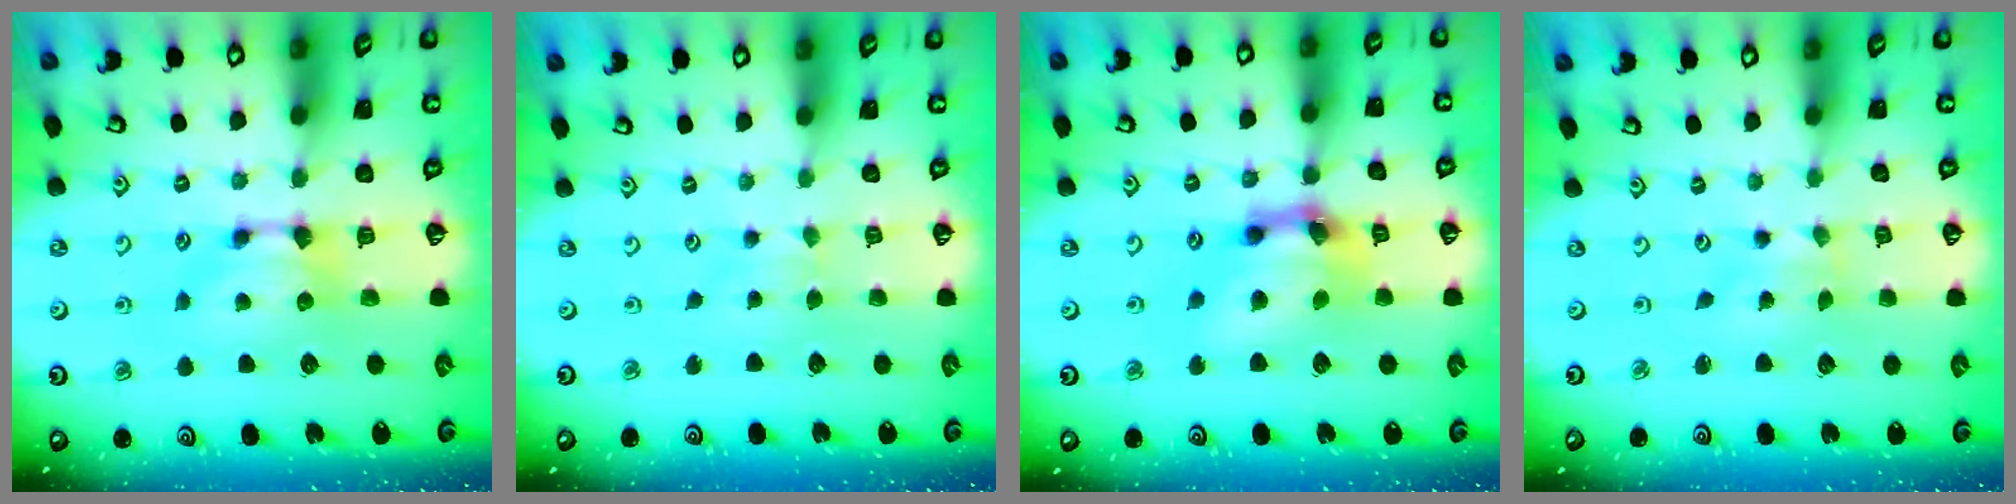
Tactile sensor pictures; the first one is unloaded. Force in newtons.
{"total": 2.3, "press": 2.3, "slide": 0.1}
{"total": 7.7, "press": 7.2, "slide": 2.8}
{"total": 3.6, "press": 3.5, "slide": 0.7}